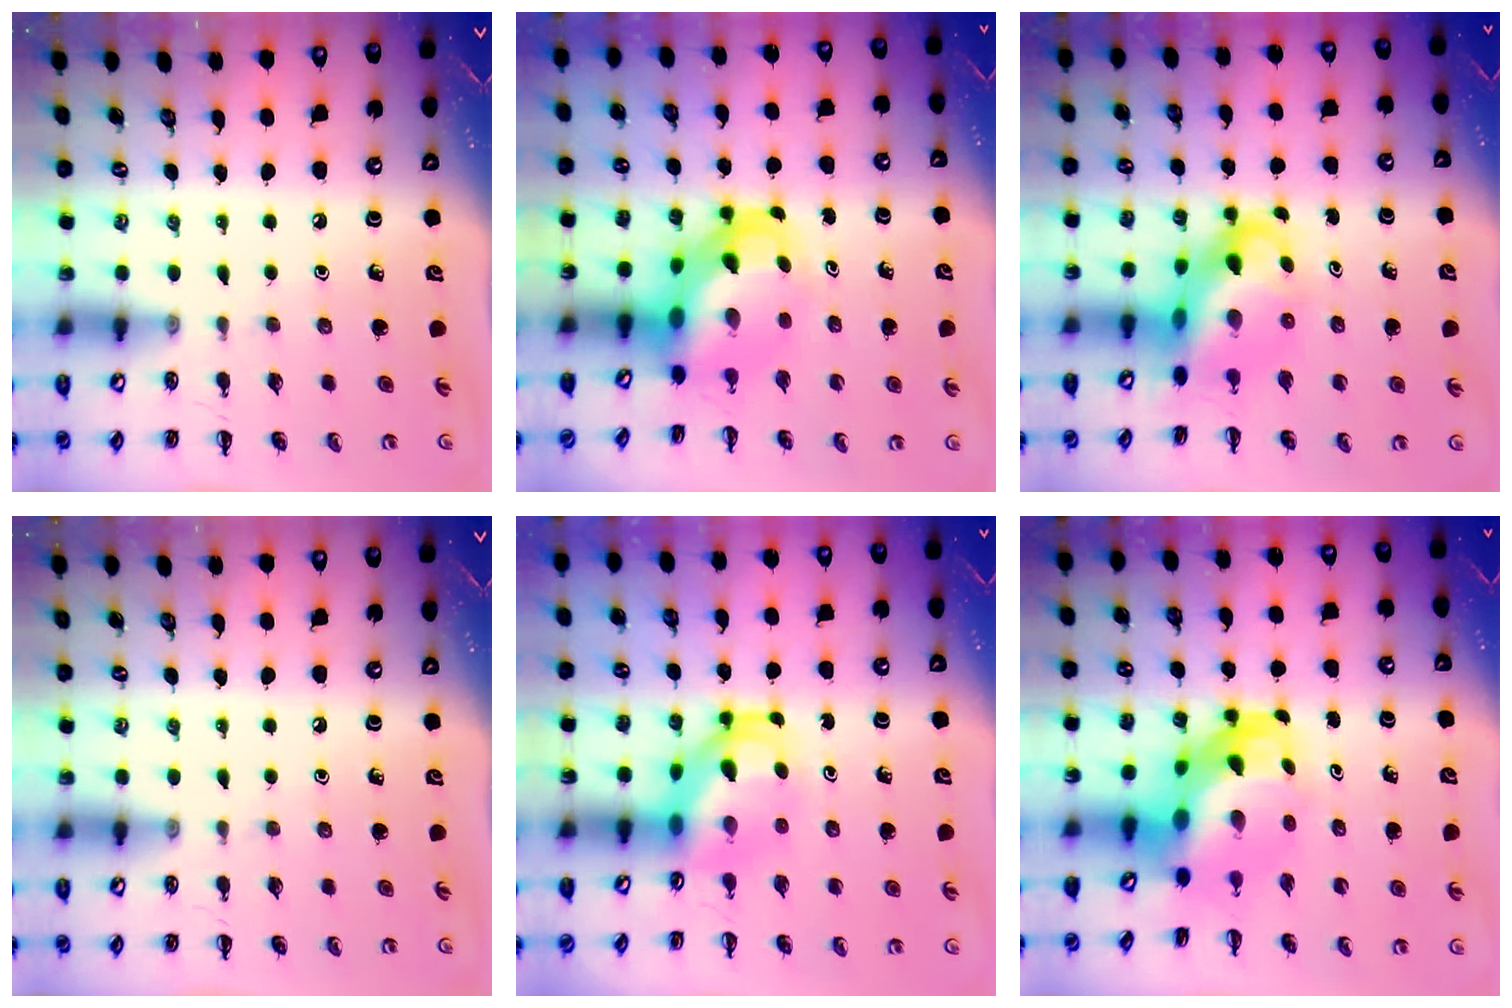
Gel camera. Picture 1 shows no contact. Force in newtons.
{"total": 6.3, "press": 6.1, "slide": 1.6}
{"total": 7.7, "press": 7.4, "slide": 2.3}
{"total": 0.0}
{"total": 5.8, "press": 5.7, "slide": 1.1}
{"total": 7.1, "press": 6.9, "slide": 1.9}